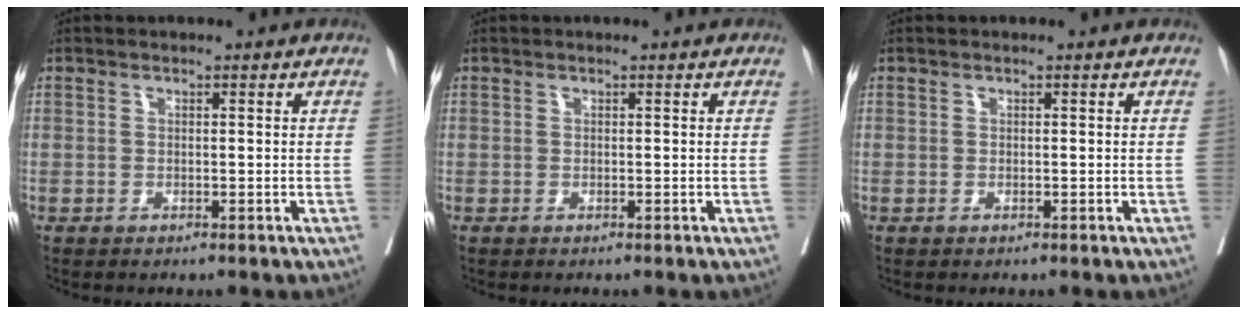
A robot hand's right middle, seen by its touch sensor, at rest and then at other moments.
{"total": 0.0}
{"total": 0.0}